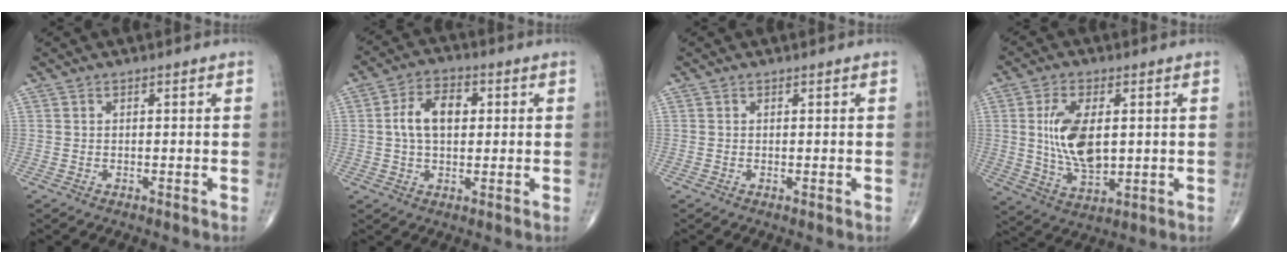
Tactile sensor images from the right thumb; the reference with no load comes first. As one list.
[{"total": 8.5, "force": [1.2, 5.2, 6.5], "torque": [-0.109, 0.015, 0.016]}, {"total": 0.0}, {"total": 12.1, "force": [1.4, 6.3, 10.2], "torque": [-0.188, -0.011, 0.034]}]